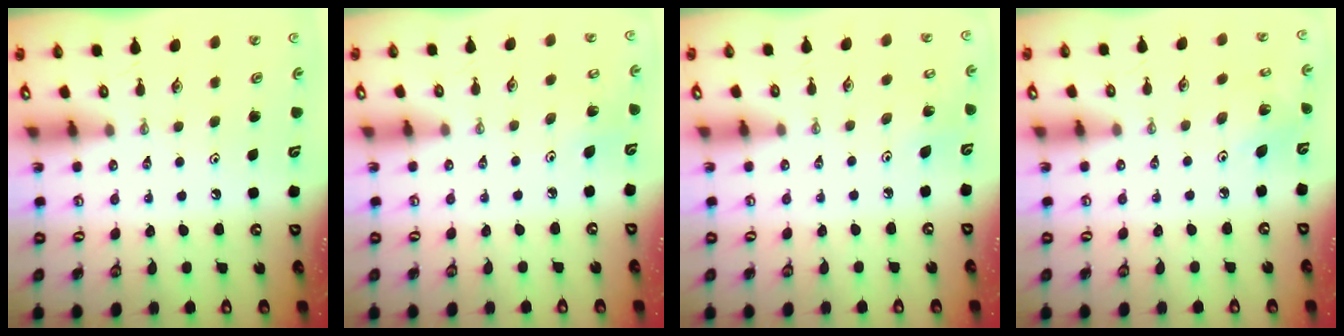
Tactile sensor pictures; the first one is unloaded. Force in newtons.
{"total": 4.5, "press": 4.3, "slide": 1.2}
{"total": 4.5, "press": 4.3, "slide": 1.2}
{"total": 2.9, "press": 2.9, "slide": 0.3}